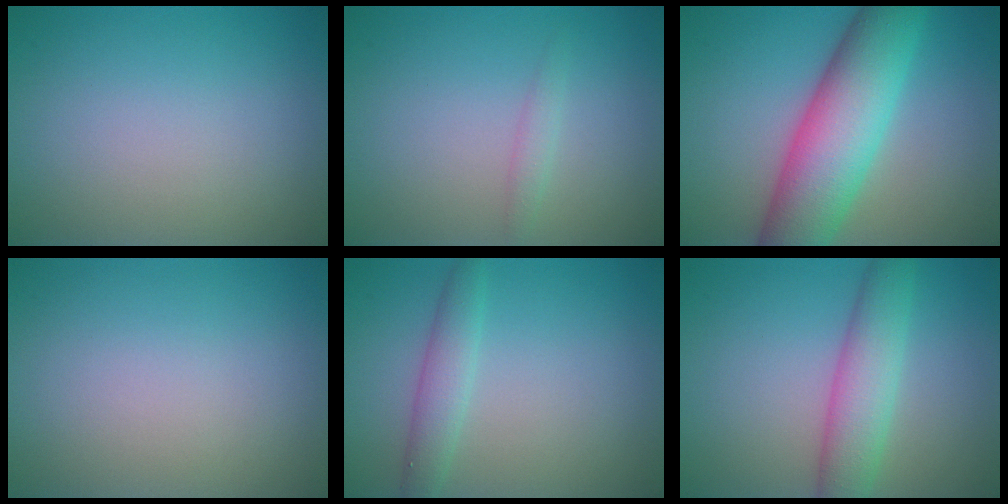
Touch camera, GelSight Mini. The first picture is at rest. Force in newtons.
{"total": 1.0, "press": 1.0, "slide": 0.0}
{"total": 9.9, "press": 9.9, "slide": 0.1}
{"total": 0.0}
{"total": 2.4, "press": 2.4, "slide": 0.1}
{"total": 4.7, "press": 4.7, "slide": 0.1}